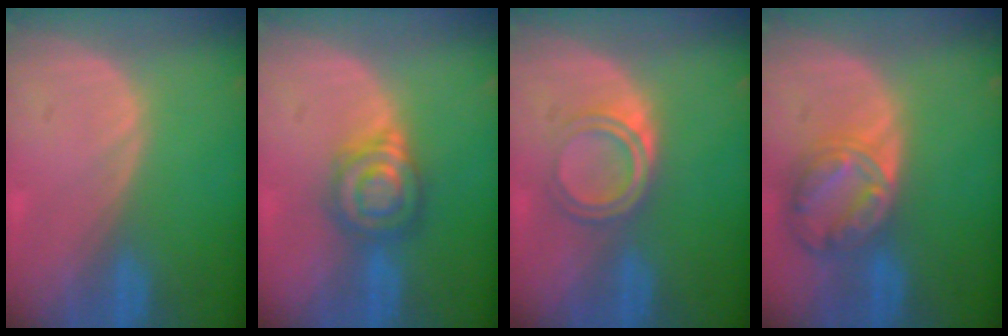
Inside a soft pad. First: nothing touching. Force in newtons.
{"total": 6.3, "press": 6.3, "slide": 0.0}
{"total": 4.2, "press": 4.1, "slide": 0.5}
{"total": 8.2, "press": 7.0, "slide": 4.3}